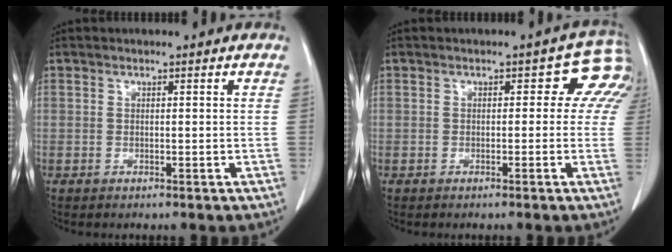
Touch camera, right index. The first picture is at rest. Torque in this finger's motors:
{"motor_torque": [0.16, 0.11, 0.07, 0.00]}